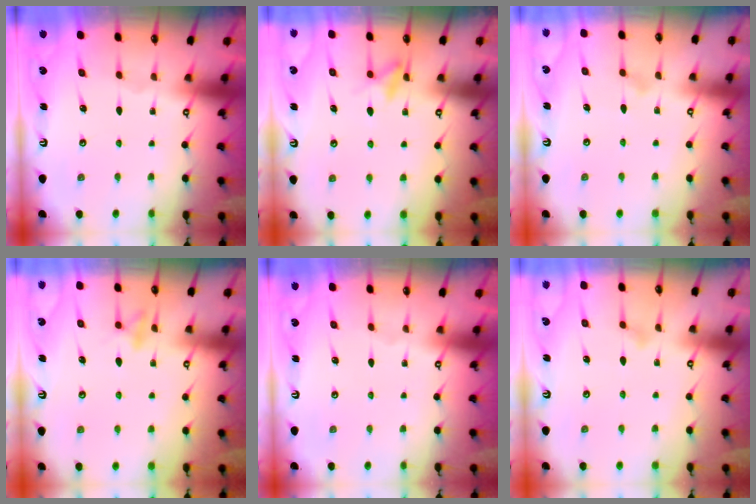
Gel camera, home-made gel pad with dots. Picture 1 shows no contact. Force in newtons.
{"total": 9.3, "press": 9.2, "slide": 1.3}
{"total": 8.0, "press": 7.9, "slide": 0.5}
{"total": 10.5, "press": 10.3, "slide": 1.7}
{"total": 0.0}
{"total": 8.5, "press": 8.5, "slide": 0.5}